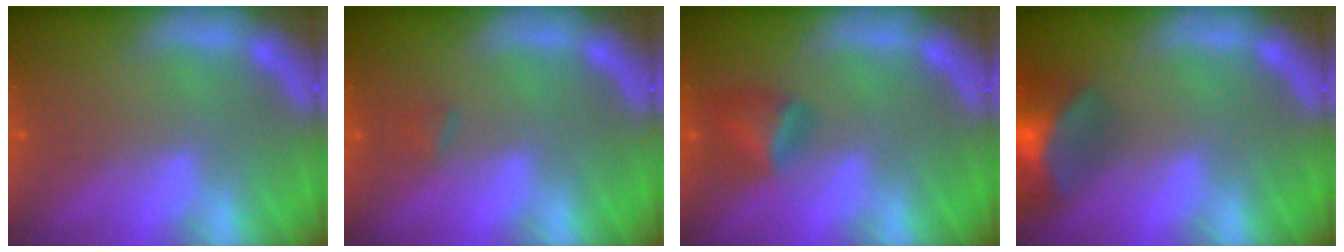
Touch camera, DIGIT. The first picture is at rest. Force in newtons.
{"total": 0.9}
{"total": 2.9}
{"total": 9.0}